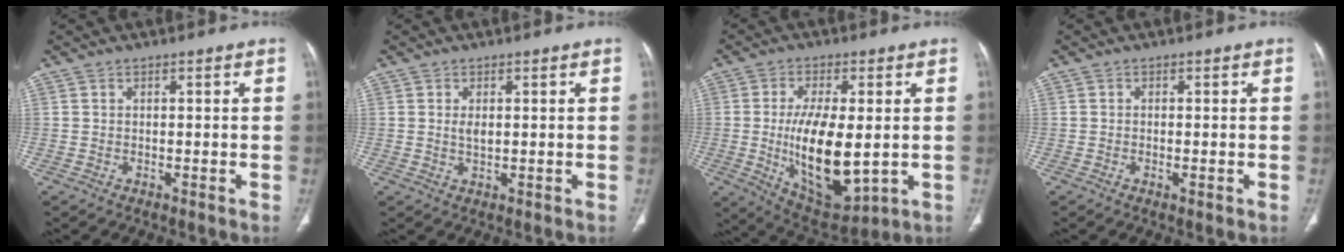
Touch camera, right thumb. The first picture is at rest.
{"total": 1.8, "force": [0.4, 0.9, 1.5], "torque": [-0.029, -0.004, 0.010]}
{"total": 16.6, "force": [-1.3, 7.2, 14.9], "torque": [-0.245, -0.021, -0.002]}
{"total": 1.3, "force": [-0.4, 0.4, 1.2], "torque": [-0.020, -0.003, -0.005]}